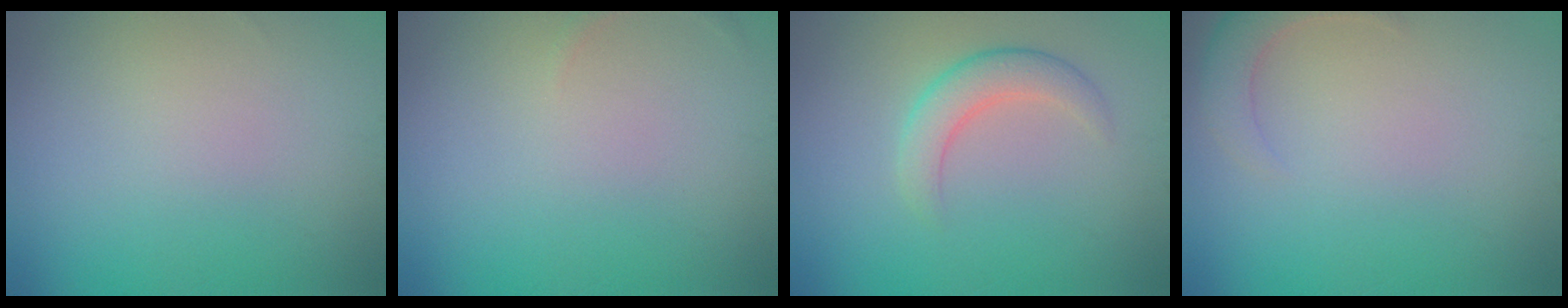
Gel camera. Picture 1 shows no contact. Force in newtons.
{"total": 0.6, "press": 0.6, "slide": 0.1}
{"total": 2.9, "press": 2.9, "slide": 0.2}
{"total": 2.5, "press": 2.5, "slide": 0.3}